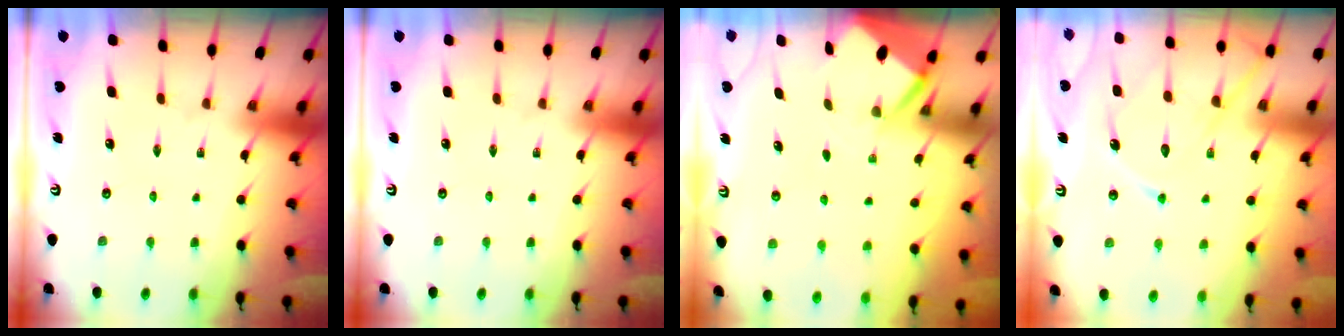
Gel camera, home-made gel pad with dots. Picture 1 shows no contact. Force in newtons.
{"total": 0.0}
{"total": 2.8, "press": 2.7, "slide": 0.3}
{"total": 13.7, "press": 13.7, "slide": 1.2}